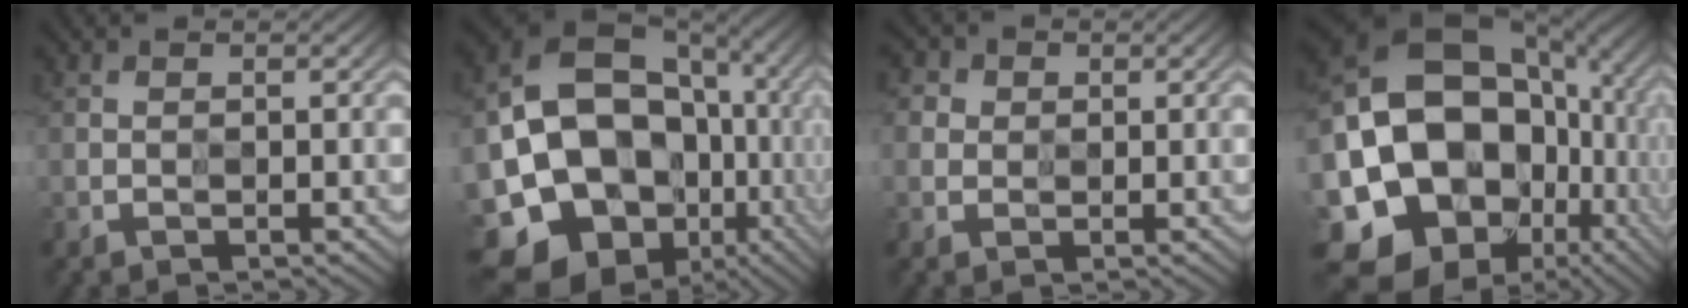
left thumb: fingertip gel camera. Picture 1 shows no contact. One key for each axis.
{"total": 19.5, "fx": -5.0, "fy": 15.9, "fz": 10.2, "tx": -0.211, "ty": -0.028, "tz": -0.076}
{"total": 3.8, "fx": 1.7, "fy": 3.2, "fz": 0.9, "tx": -0.043, "ty": 0.005, "tz": 0.029}
{"total": 20.8, "fx": -2.6, "fy": 17.7, "fz": 10.6, "tx": -0.222, "ty": -0.003, "tz": -0.063}